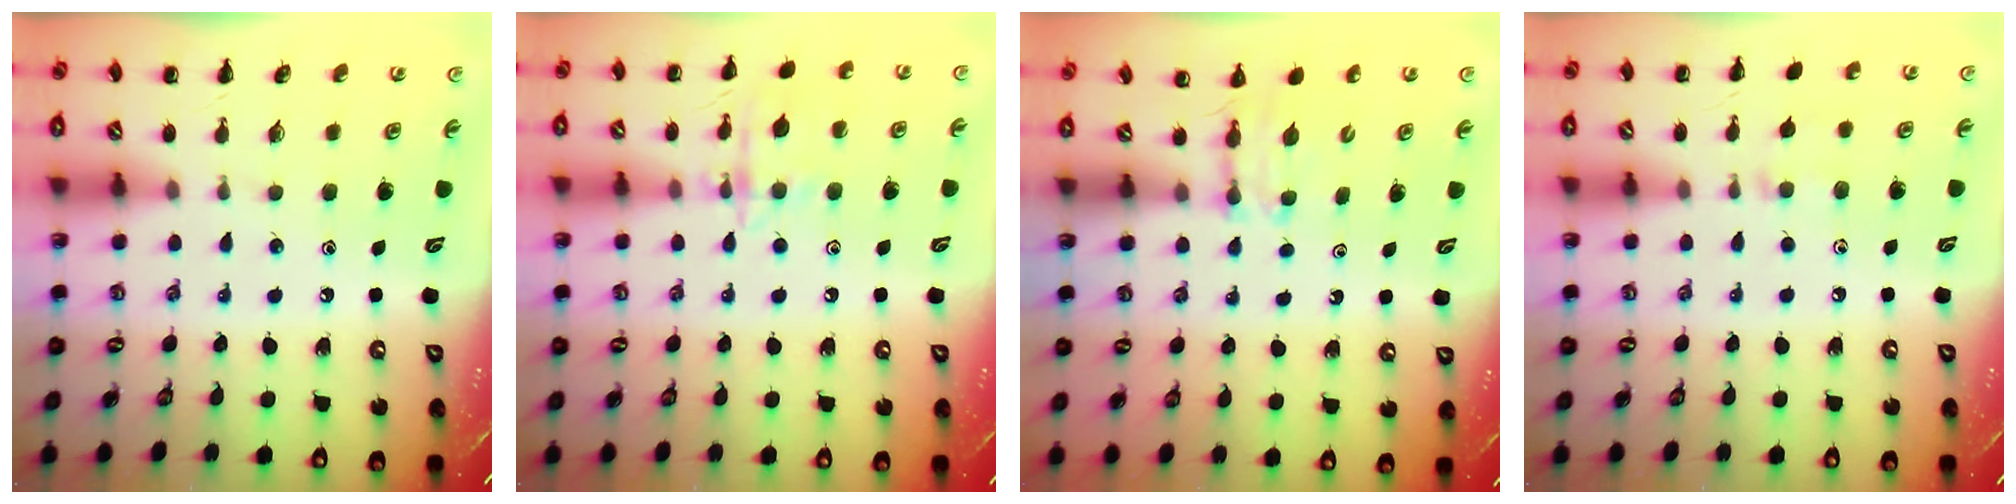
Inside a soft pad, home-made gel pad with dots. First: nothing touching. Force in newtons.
{"total": 12.2, "press": 12.1, "slide": 1.0}
{"total": 4.0, "press": 3.7, "slide": 1.3}
{"total": 5.9, "press": 5.6, "slide": 1.8}